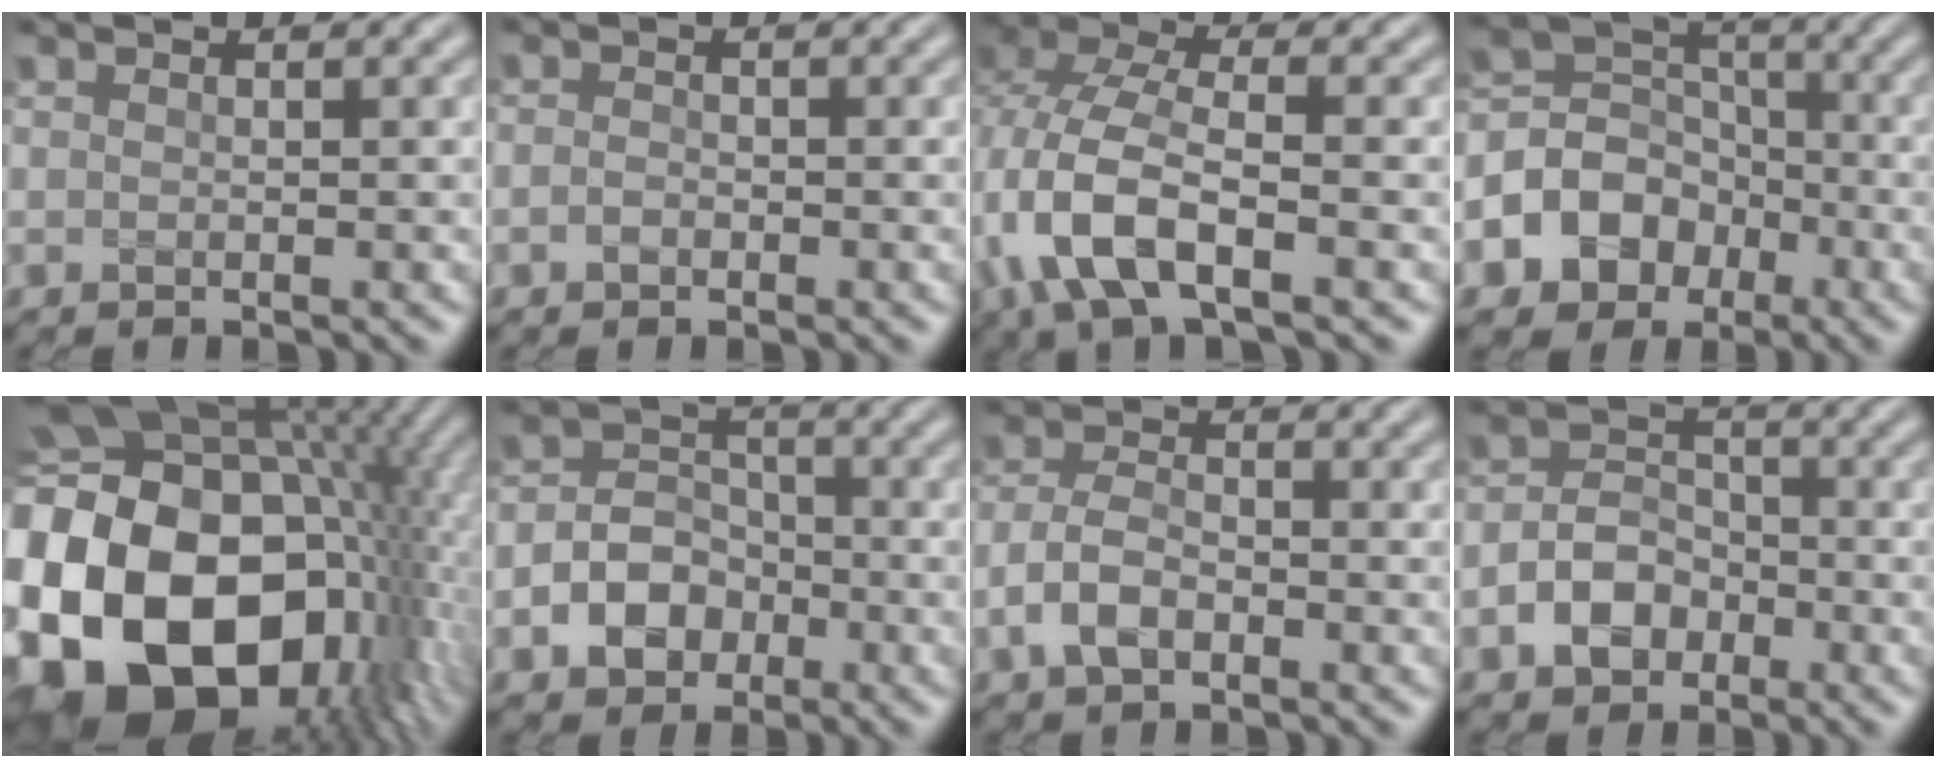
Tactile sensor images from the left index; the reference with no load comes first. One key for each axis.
{"total": 1.0, "fx": -0.4, "fy": 0.8, "fz": 0.5, "tx": -0.009, "ty": 0.000, "tz": -0.012}
{"total": 8.3, "fx": -2.6, "fy": 3.8, "fz": 6.8, "tx": -0.158, "ty": 0.006, "tz": -0.063}
{"total": 7.3, "fx": -3.0, "fy": 6.1, "fz": 2.7, "tx": -0.043, "ty": 0.008, "tz": -0.084}
{"total": 23.4, "fx": -2.7, "fy": 17.4, "fz": 15.3, "tx": -0.305, "ty": -0.042, "tz": -0.074}
{"total": 4.5, "fx": -1.7, "fy": 3.6, "fz": 2.1, "tx": -0.027, "ty": 0.003, "tz": -0.036}
{"total": 3.5, "fx": -1.6, "fy": 2.1, "fz": 2.3, "tx": -0.048, "ty": 0.004, "tz": -0.040}
{"total": 4.1, "fx": -1.7, "fy": 3.1, "fz": 2.1, "tx": -0.035, "ty": 0.003, "tz": -0.036}